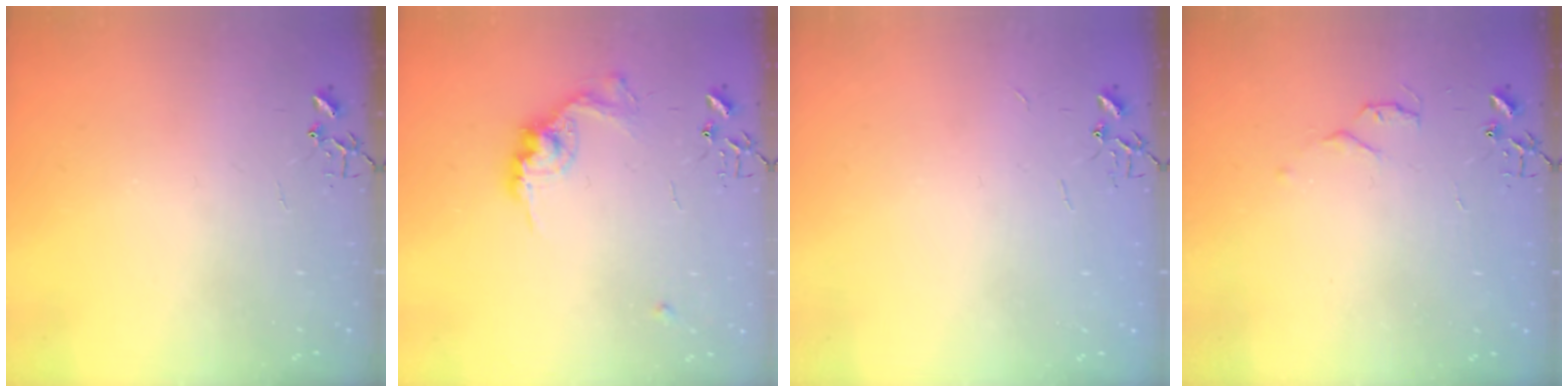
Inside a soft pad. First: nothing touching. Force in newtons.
{"total": 12.9, "press": 12.9, "slide": 0.9}
{"total": 2.2, "press": 2.2, "slide": 0.3}
{"total": 4.7, "press": 4.7, "slide": 0.6}